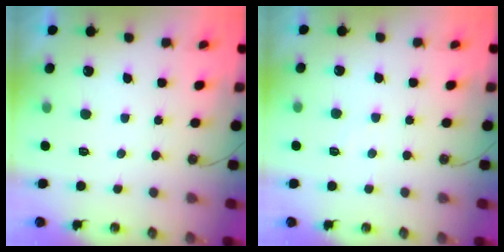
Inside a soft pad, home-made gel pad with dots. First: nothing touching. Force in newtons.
{"total": 3.1, "press": 3.1, "slide": 0.6}